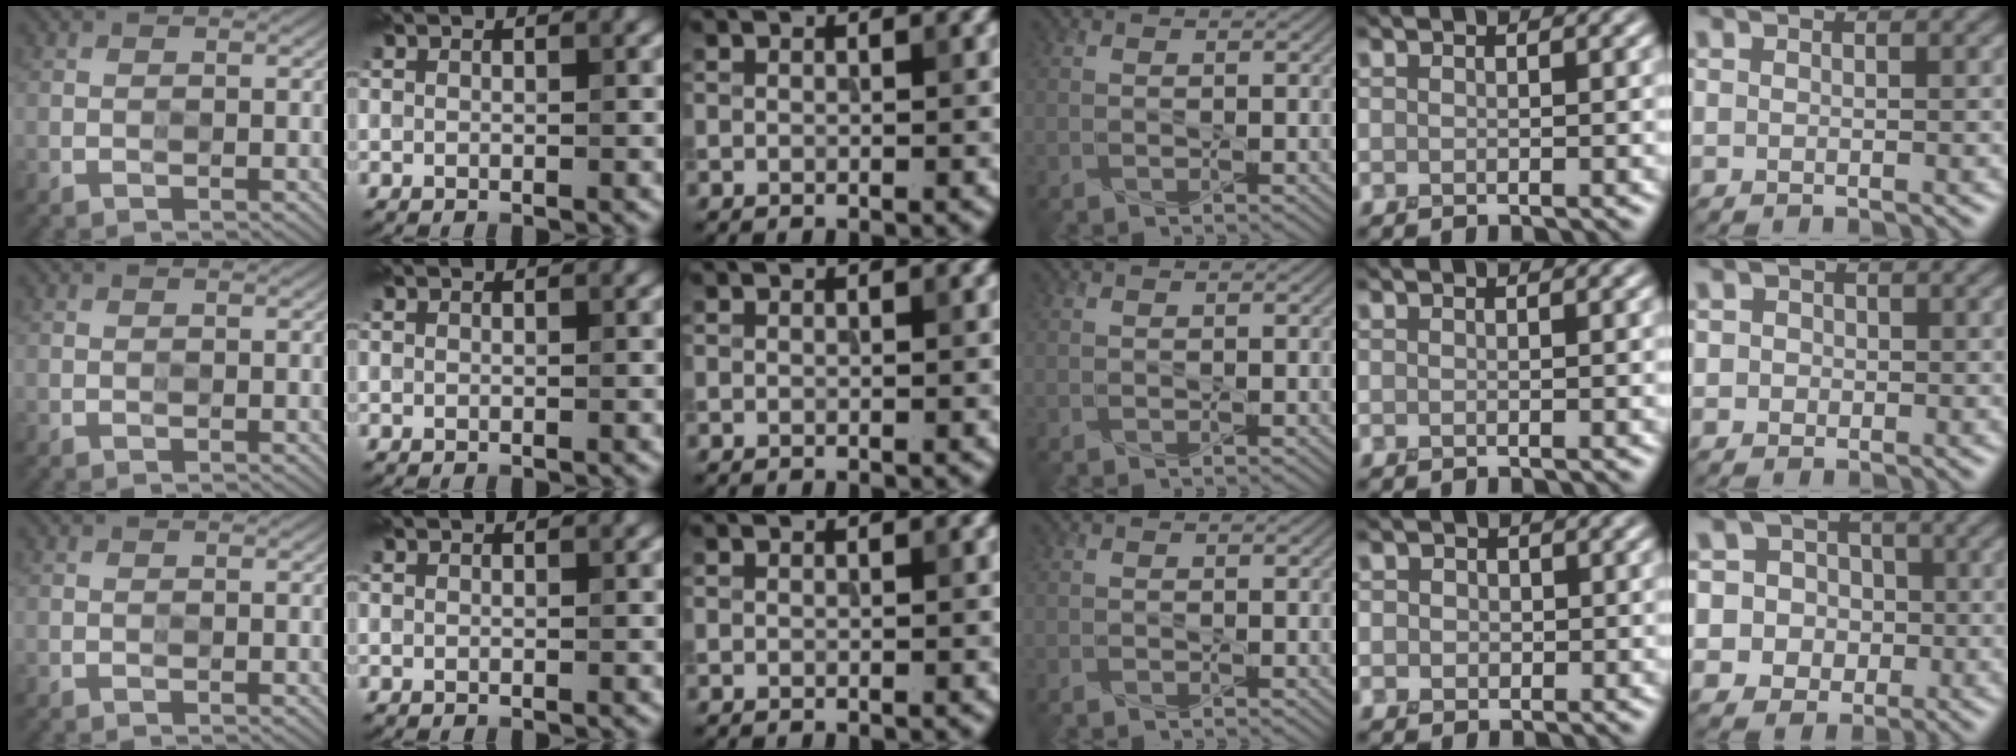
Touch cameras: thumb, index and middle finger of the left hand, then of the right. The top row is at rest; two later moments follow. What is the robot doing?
{"motion": "press", "object": "memory foam"}